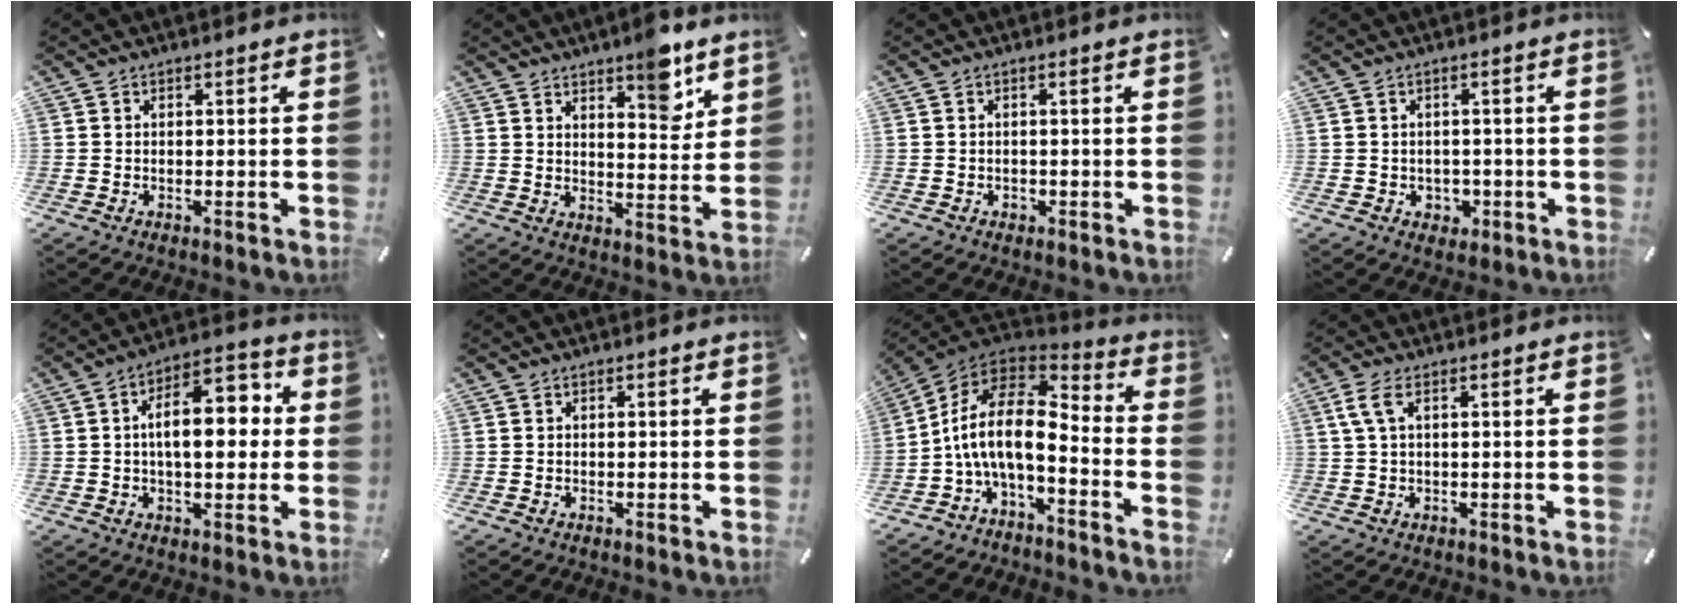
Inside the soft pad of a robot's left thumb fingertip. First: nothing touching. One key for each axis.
{"total": 8.7, "fx": 6.4, "fy": 3.3, "fz": 4.8, "tx": -0.040, "ty": -0.050, "tz": 0.103}
{"total": 0.8, "fx": -0.3, "fy": 0.7, "fz": 0.2, "tx": -0.005, "ty": 0.003, "tz": -0.008}
{"total": 2.8, "fx": -0.4, "fy": 2.7, "fz": 0.6, "tx": 0.001, "ty": -0.003, "tz": -0.012}
{"total": 12.7, "fx": 0.9, "fy": 6.6, "fz": 10.8, "tx": -0.158, "ty": -0.001, "tz": 0.010}
{"total": 0.0}
{"total": 14.0, "fx": -1.9, "fy": 6.7, "fz": 12.2, "tx": -0.262, "ty": -0.006, "tz": -0.037}
{"total": 3.7, "fx": 0.9, "fy": 1.2, "fz": 3.4, "tx": -0.068, "ty": 0.003, "tz": 0.016}